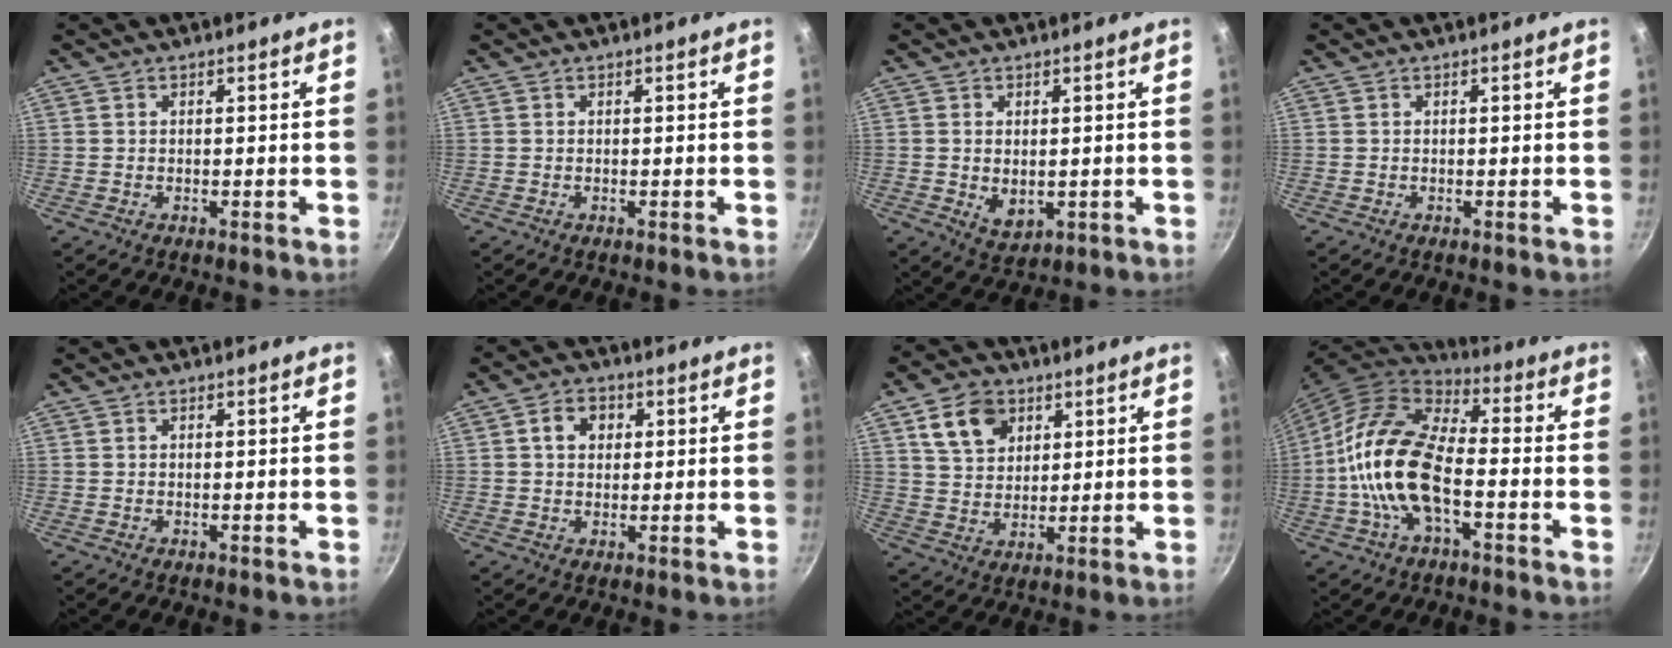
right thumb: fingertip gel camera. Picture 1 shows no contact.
{"total": 0.0}
{"total": 4.7, "force": [-0.1, 3.1, 3.4], "torque": [-0.054, -0.013, 0.007]}
{"total": 0.0}
{"total": 0.0}
{"total": 5.2, "force": [1.4, 4.1, 2.8], "torque": [-0.025, 0.006, 0.016]}
{"total": 9.7, "force": [4.4, 7.1, 5.0], "torque": [-0.066, -0.008, 0.080]}
{"total": 17.9, "force": [-3.8, 9.0, 15.0], "torque": [-0.269, 0.038, -0.085]}